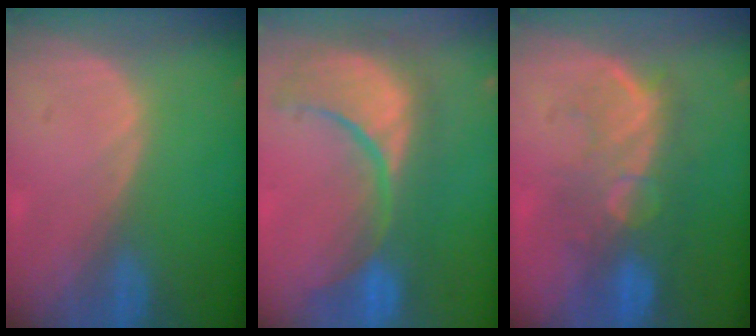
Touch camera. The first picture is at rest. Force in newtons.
{"total": 12.1, "press": 11.0, "slide": 5.1}
{"total": 9.0, "press": 8.5, "slide": 3.0}